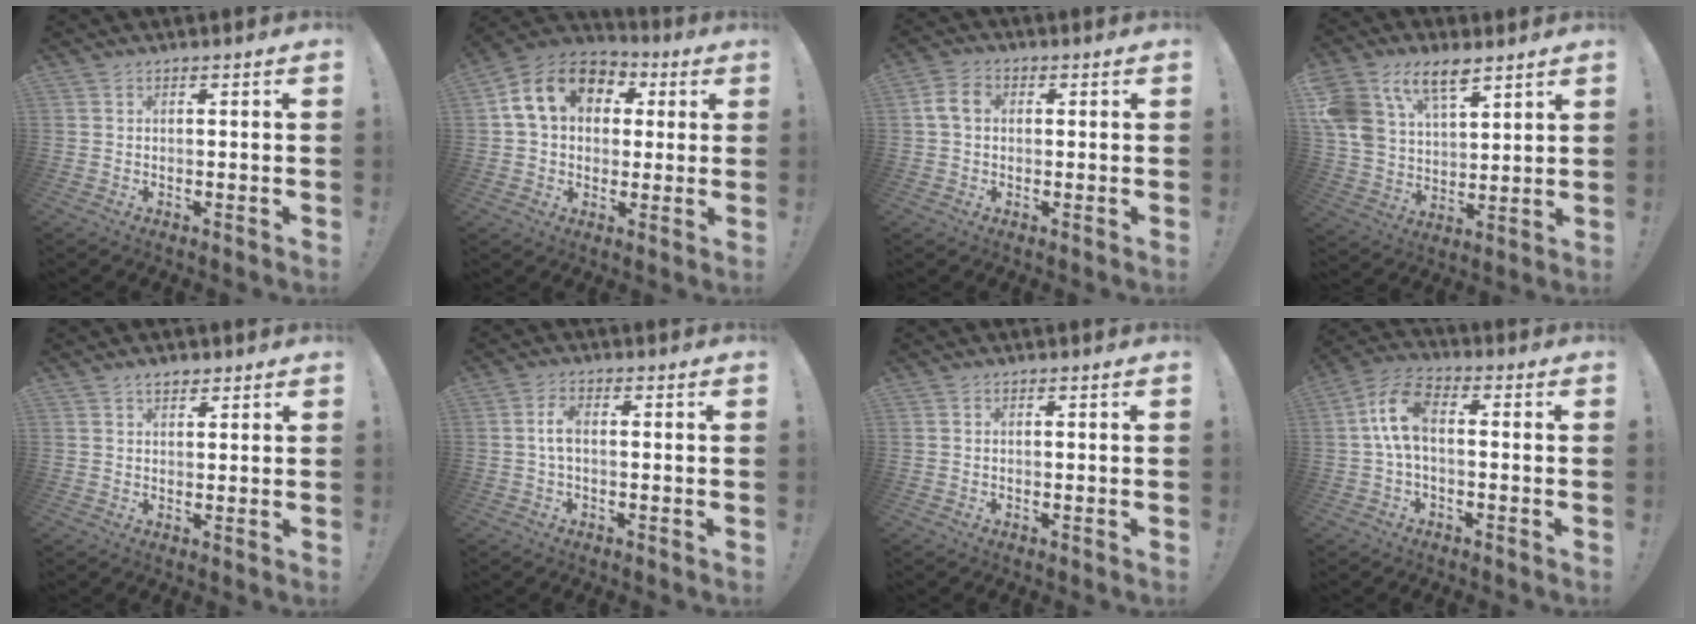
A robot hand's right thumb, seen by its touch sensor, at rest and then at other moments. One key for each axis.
{"total": 15.7, "fx": 4.9, "fy": 11.7, "fz": 9.3, "tx": -0.140, "ty": 0.003, "tz": 0.095}
{"total": 6.4, "fx": 0.8, "fy": 4.7, "fz": 4.3, "tx": -0.083, "ty": 0.014, "tz": 0.019}
{"total": 14.9, "fx": 9.1, "fy": 9.0, "fz": 7.7, "tx": -0.156, "ty": -0.046, "tz": 0.175}
{"total": 2.8, "fx": 2.0, "fy": 1.5, "fz": 1.2, "tx": -0.018, "ty": -0.006, "tz": 0.036}
{"total": 4.2, "fx": 0.1, "fy": 1.7, "fz": 3.9, "tx": -0.079, "ty": 0.007, "tz": 0.001}
{"total": 0.0}
{"total": 10.5, "fx": 0.5, "fy": 5.4, "fz": 9.0, "tx": -0.182, "ty": 0.011, "tz": 0.014}